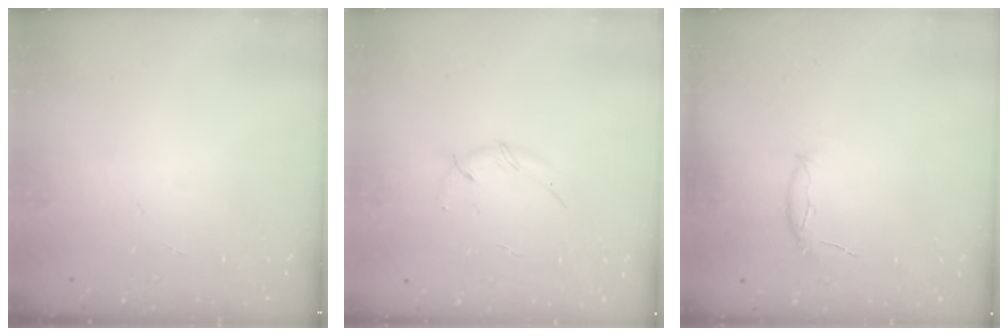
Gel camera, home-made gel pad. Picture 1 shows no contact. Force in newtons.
{"total": 3.0, "press": 2.9, "slide": 0.8}
{"total": 5.6, "press": 5.5, "slide": 0.9}